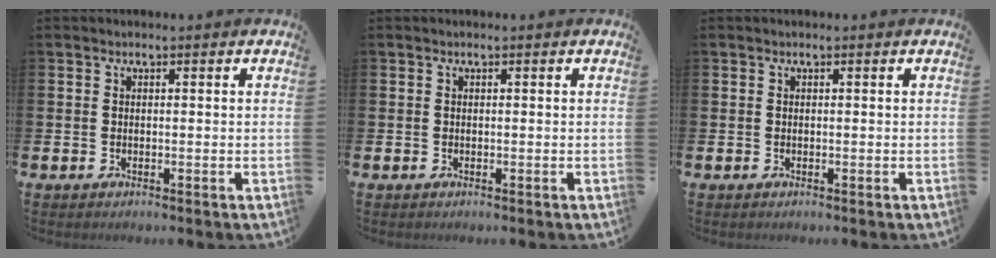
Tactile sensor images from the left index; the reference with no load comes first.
{"total": 0.0}
{"total": 0.0}